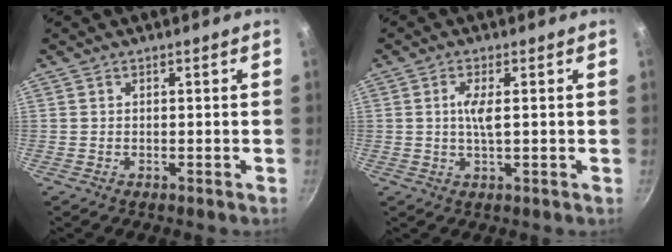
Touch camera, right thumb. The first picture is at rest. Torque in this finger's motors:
{"motor_torque": [1.36, 1.11, 0.66, -0.18, 0.17]}